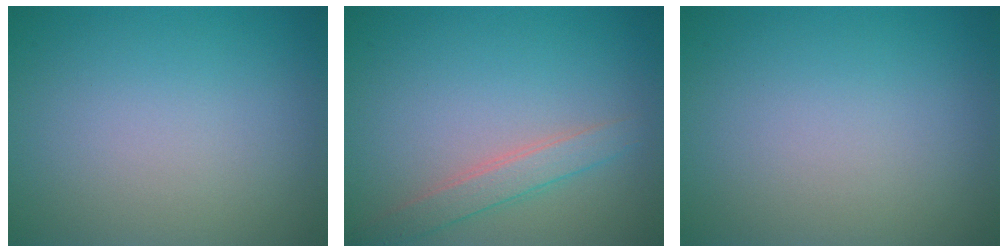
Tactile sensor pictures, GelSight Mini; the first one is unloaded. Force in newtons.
{"total": 2.3, "press": 2.3, "slide": 0.1}
{"total": 0.0}